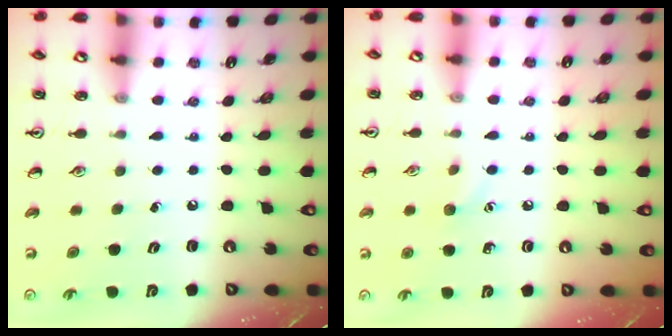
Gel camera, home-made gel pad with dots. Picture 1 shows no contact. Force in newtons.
{"total": 5.0, "press": 4.8, "slide": 1.4}